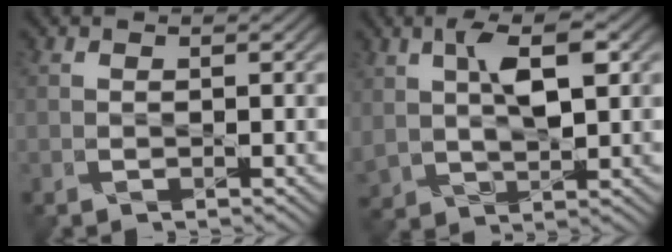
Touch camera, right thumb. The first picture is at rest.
{"total": 5.9, "force": [2.1, 3.0, 4.6], "torque": [-0.104, 0.002, 0.045]}